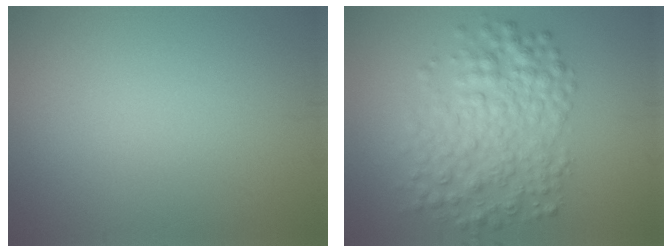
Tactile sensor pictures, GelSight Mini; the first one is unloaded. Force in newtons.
{"total": 5.9, "press": 5.9, "slide": 0.1}